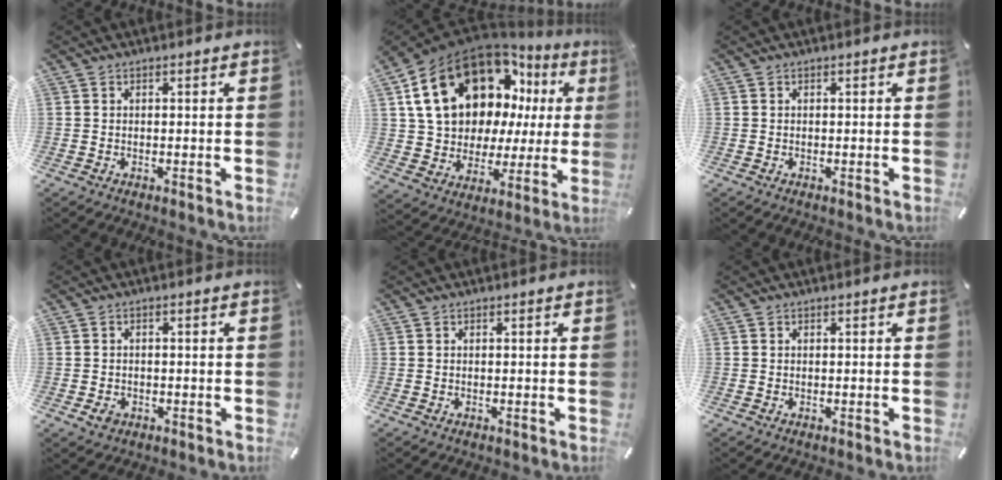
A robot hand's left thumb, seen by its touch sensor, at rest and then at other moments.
{"total": 22.0, "force": [9.1, 14.9, 13.4], "torque": [-0.231, -0.050, 0.174]}
{"total": 0.0}
{"total": 2.4, "force": [-0.9, 1.8, 1.2], "torque": [-0.030, 0.001, -0.020]}
{"total": 0.0}
{"total": 0.0}